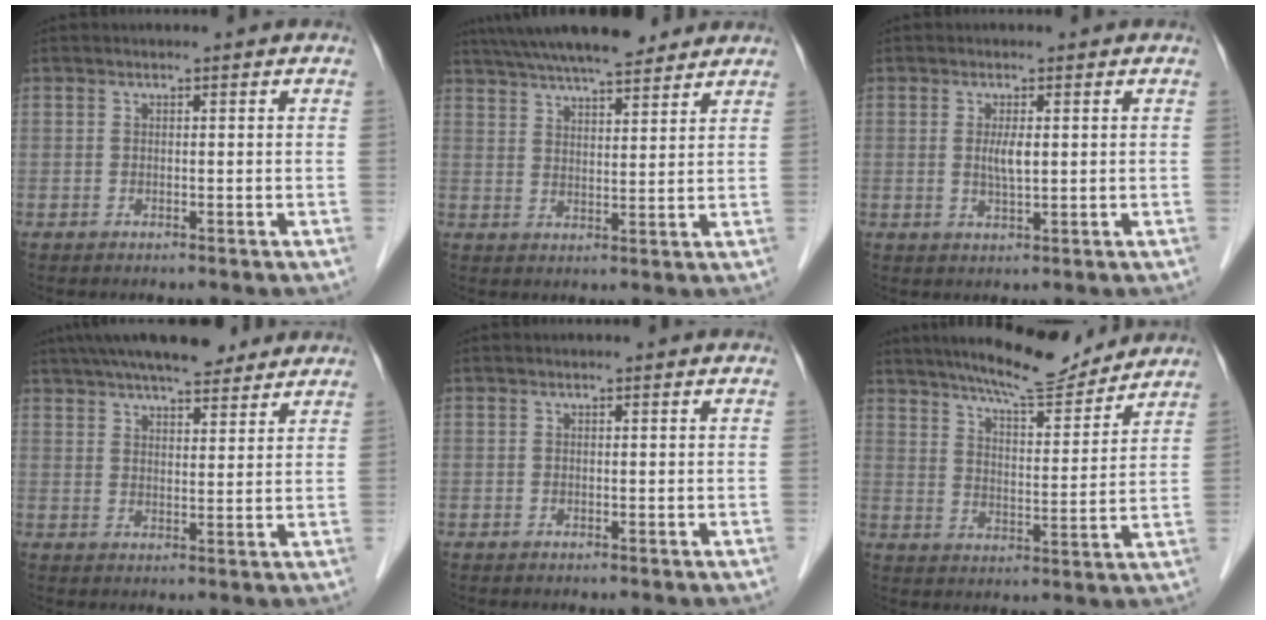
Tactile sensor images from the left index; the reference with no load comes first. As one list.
[{"total": 14.7, "force": [12.7, 2.6, 7.0], "torque": [-0.122, 0.029, 0.197]}, {"total": 2.5, "force": [0.2, 0.4, 2.5], "torque": [-0.050, -0.007, 0.005]}, {"total": 13.6, "force": [11.3, 3.2, 6.9], "torque": [-0.118, 0.032, 0.170]}, {"total": 0.0}, {"total": 12.4, "force": [11.3, 1.4, 4.9], "torque": [-0.078, -0.004, 0.170]}]